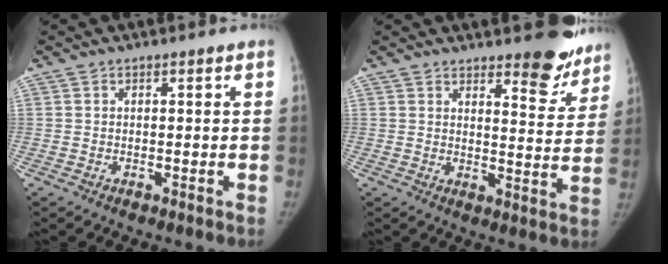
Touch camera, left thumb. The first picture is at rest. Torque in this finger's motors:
{"motor_torque": [1.43, -1.57, 0.80, -0.75, 0.13]}